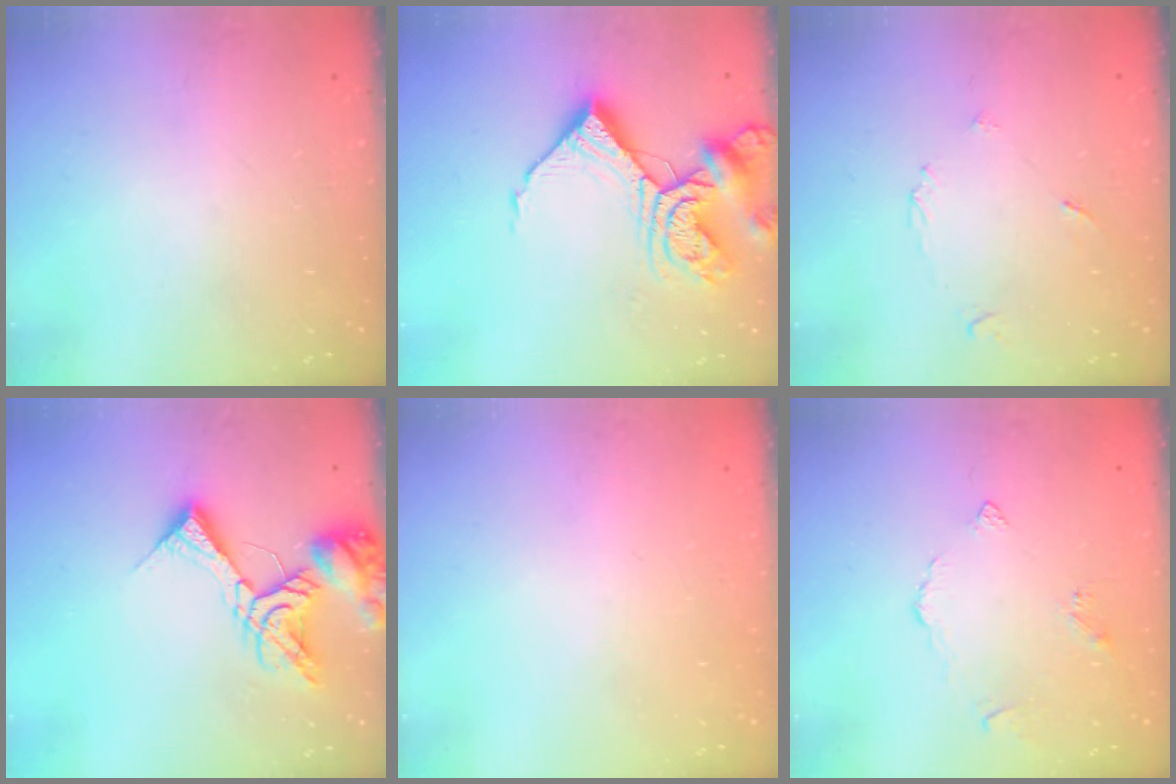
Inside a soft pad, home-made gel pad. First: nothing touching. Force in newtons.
{"total": 14.7, "press": 14.6, "slide": 1.6}
{"total": 3.6, "press": 3.6, "slide": 0.4}
{"total": 14.9, "press": 14.8, "slide": 2.0}
{"total": 2.0, "press": 2.0, "slide": 0.1}
{"total": 3.3, "press": 3.2, "slide": 0.7}